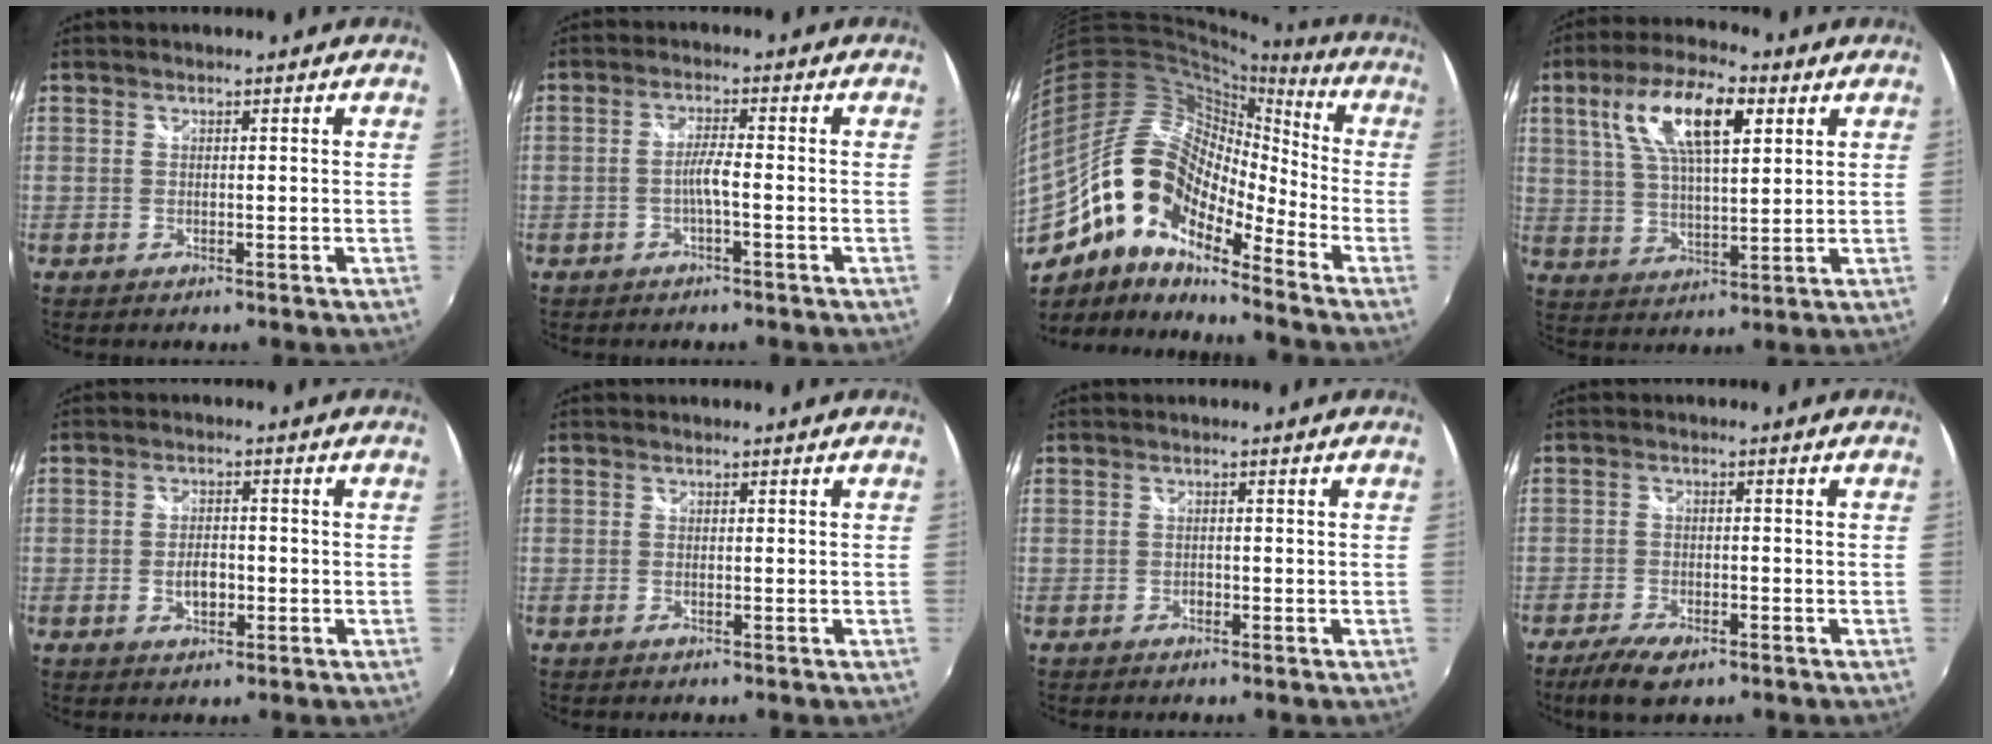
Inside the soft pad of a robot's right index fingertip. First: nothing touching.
{"total": 2.8, "force": [-1.2, -0.2, 2.5], "torque": [-0.050, 0.004, -0.022]}
{"total": 18.7, "force": [-10.6, 8.5, 12.9], "torque": [-0.228, -0.008, -0.215]}
{"total": 13.9, "force": [5.6, 5.0, 11.6], "torque": [-0.217, 0.023, 0.102]}
{"total": 4.0, "force": [-1.1, 2.3, 3.1], "torque": [-0.057, 0.000, -0.017]}
{"total": 0.0}
{"total": 0.8, "force": [-0.5, 0.6, 0.1], "torque": [-0.003, -0.002, -0.007]}
{"total": 7.0, "force": [-4.9, 2.5, 4.3], "torque": [-0.105, -0.016, -0.086]}